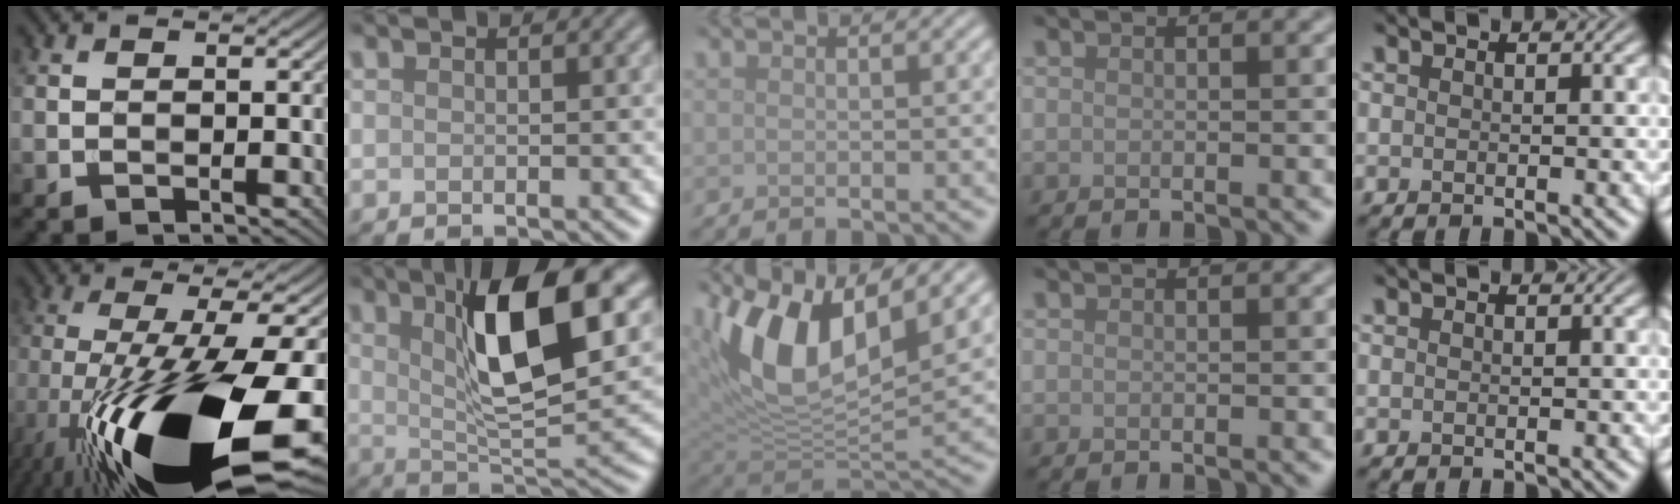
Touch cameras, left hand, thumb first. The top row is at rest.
{"thumb": {"total": 21.8, "force": [-8.9, 6.6, 18.8], "torque": [-0.338, -0.040, -0.134]}, "index": {"total": 11.0, "force": [3.8, 3.5, 9.7], "torque": [-0.157, 0.001, 0.062]}, "middle": {"total": 11.0, "force": [4.8, 4.8, 8.6], "torque": [-0.161, 0.002, 0.087]}}